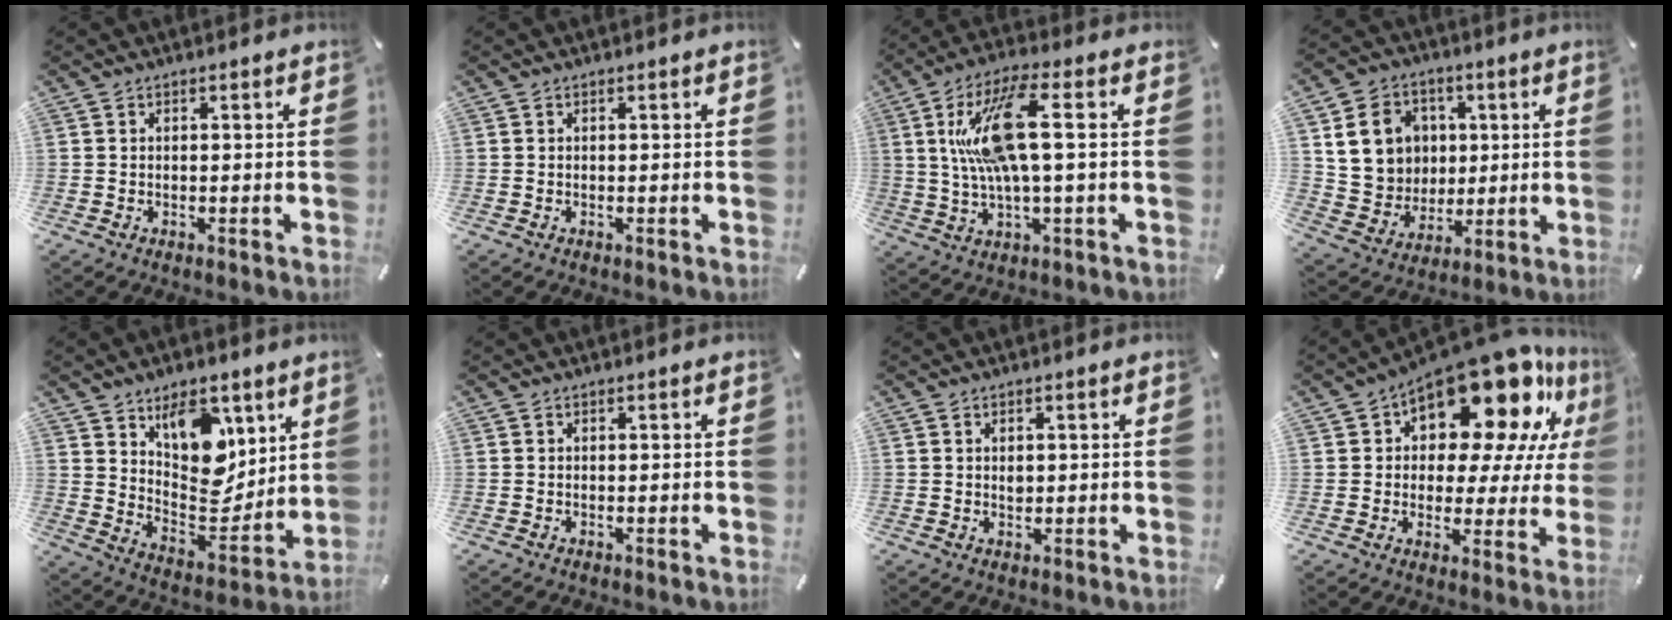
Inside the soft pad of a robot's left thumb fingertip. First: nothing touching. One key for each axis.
{"total": 0.0}
{"total": 15.5, "fx": 2.5, "fy": 4.5, "fz": 14.6, "tx": -0.297, "ty": -0.002, "tz": 0.036}
{"total": 13.8, "fx": 3.5, "fy": 12.3, "fz": 5.2, "tx": -0.094, "ty": 0.002, "tz": 0.076}
{"total": 13.9, "fx": 8.2, "fy": 8.7, "fz": 7.0, "tx": -0.082, "ty": -0.075, "tz": 0.150}
{"total": 0.0}
{"total": 1.3, "fx": 0.3, "fy": 1.0, "fz": 0.9, "tx": -0.011, "ty": 0.000, "tz": 0.004}
{"total": 20.4, "fx": 13.5, "fy": 9.4, "fz": 12.1, "tx": -0.180, "ty": -0.106, "tz": 0.226}